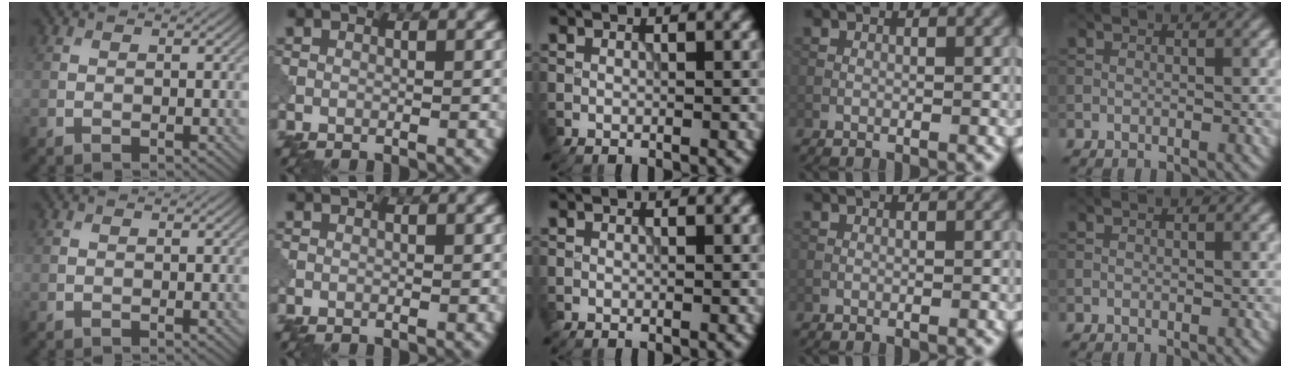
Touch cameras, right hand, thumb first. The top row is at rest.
{}